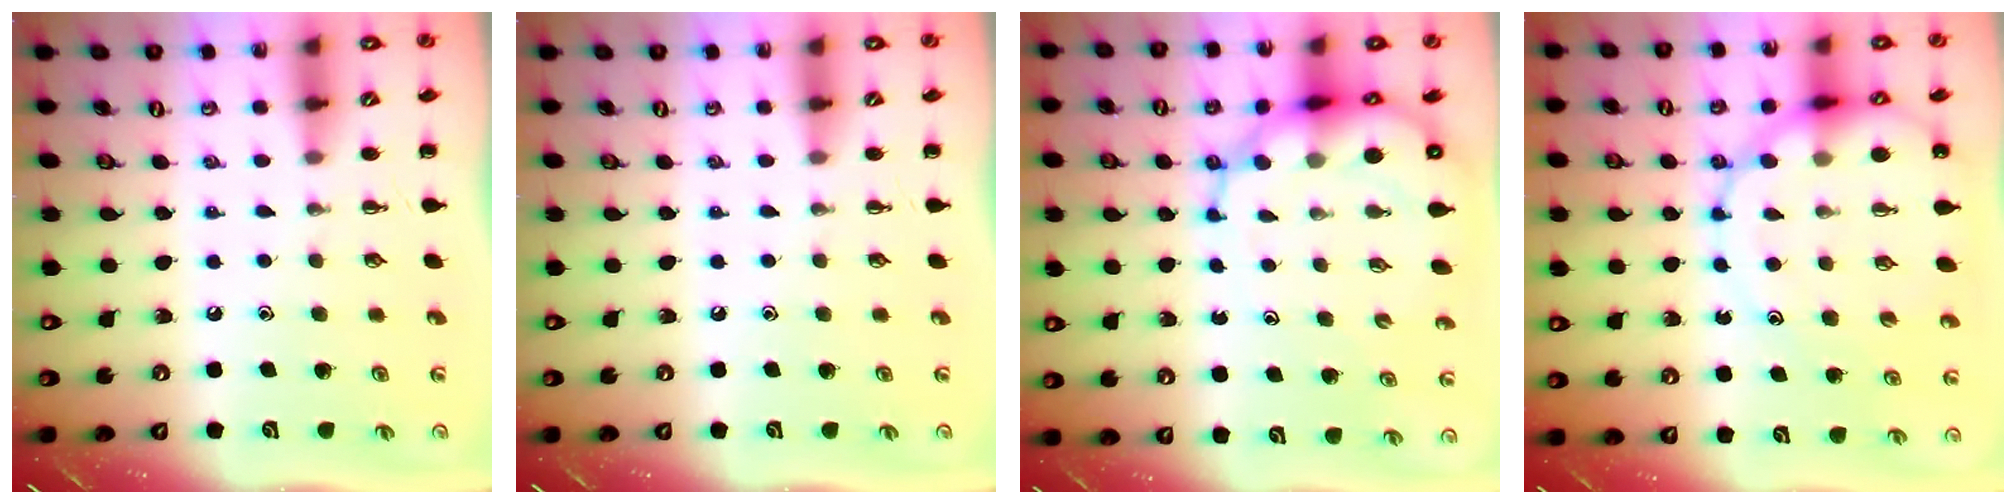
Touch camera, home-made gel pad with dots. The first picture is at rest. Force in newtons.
{"total": 0.0}
{"total": 10.7, "press": 10.3, "slide": 2.8}
{"total": 15.0, "press": 14.5, "slide": 3.7}